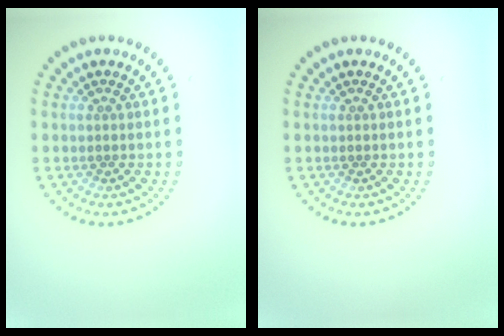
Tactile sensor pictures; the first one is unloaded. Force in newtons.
{"total": 0.0}